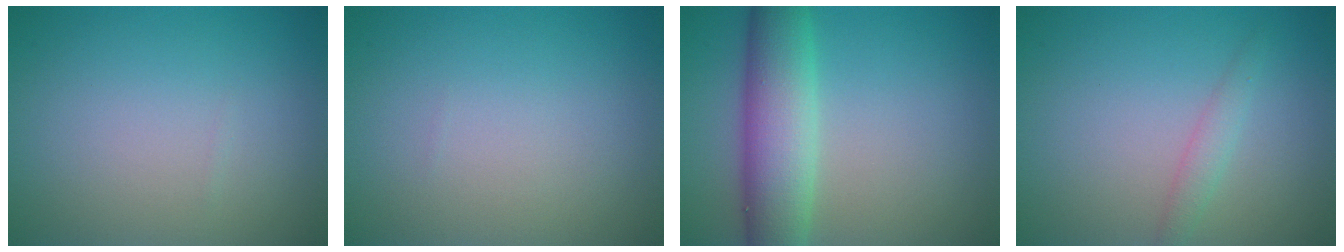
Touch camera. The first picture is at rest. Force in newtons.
{"total": 0.0}
{"total": 6.8, "press": 6.8, "slide": 0.3}
{"total": 1.4, "press": 1.4, "slide": 0.0}